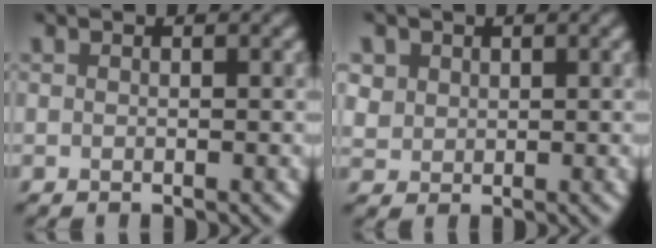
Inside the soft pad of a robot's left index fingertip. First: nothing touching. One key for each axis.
{"total": 1.1, "fx": 0.3, "fy": 0.5, "fz": -0.9, "tx": -0.004, "ty": -0.001, "tz": 0.032}